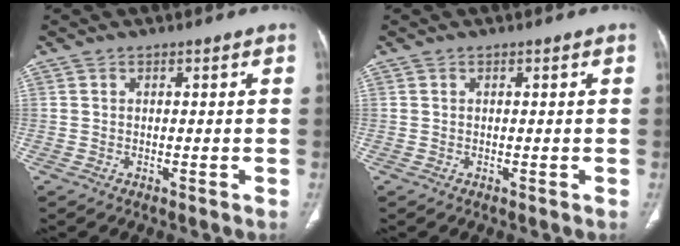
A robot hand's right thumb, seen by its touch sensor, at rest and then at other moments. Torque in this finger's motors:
{"motor_torque": [0.21, 0.08, 0.15, -0.36, 0.01]}